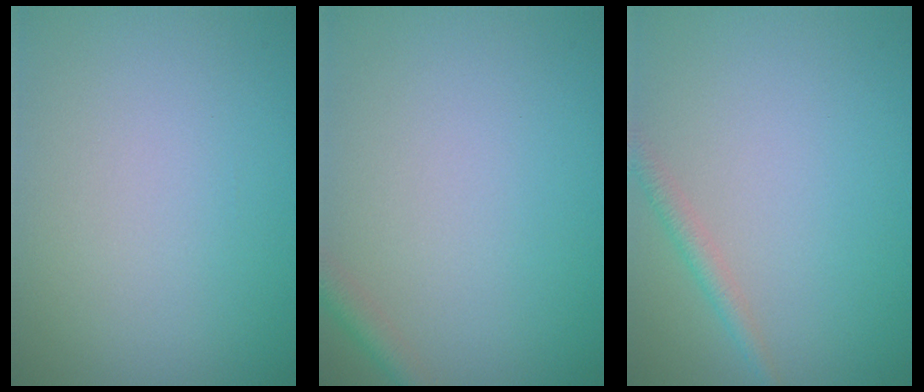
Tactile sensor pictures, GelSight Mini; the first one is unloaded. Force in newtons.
{"total": 1.5, "press": 1.5, "slide": 0.0}
{"total": 1.5, "press": 1.5, "slide": 0.0}